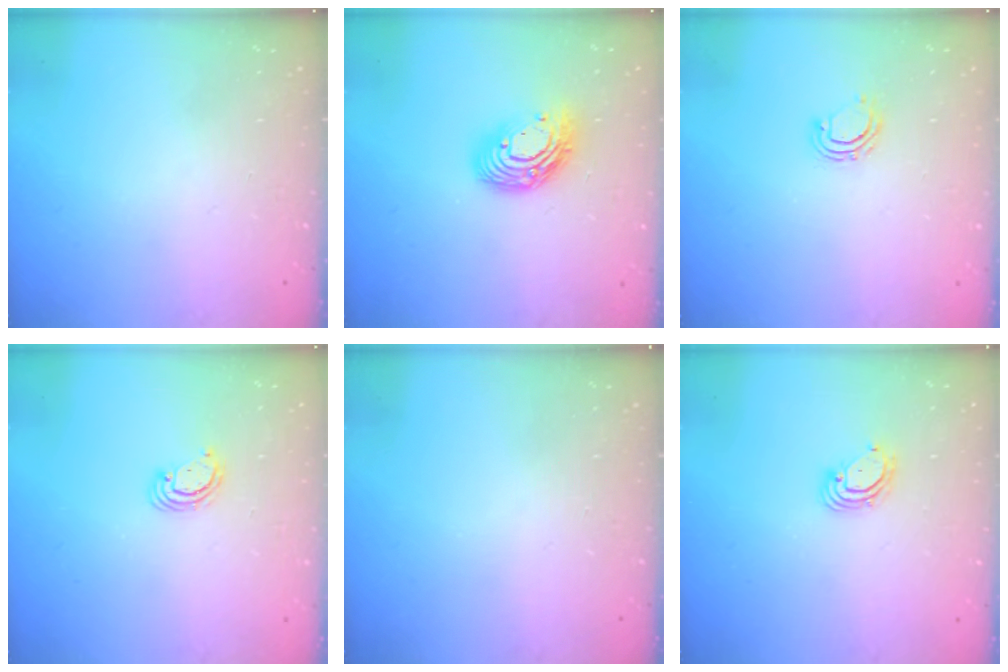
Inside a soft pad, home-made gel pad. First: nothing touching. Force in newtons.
{"total": 12.7, "press": 12.7, "slide": 1.2}
{"total": 4.5, "press": 4.5, "slide": 0.2}
{"total": 2.5, "press": 2.5, "slide": 0.3}
{"total": 0.0}
{"total": 4.3, "press": 4.3, "slide": 0.2}